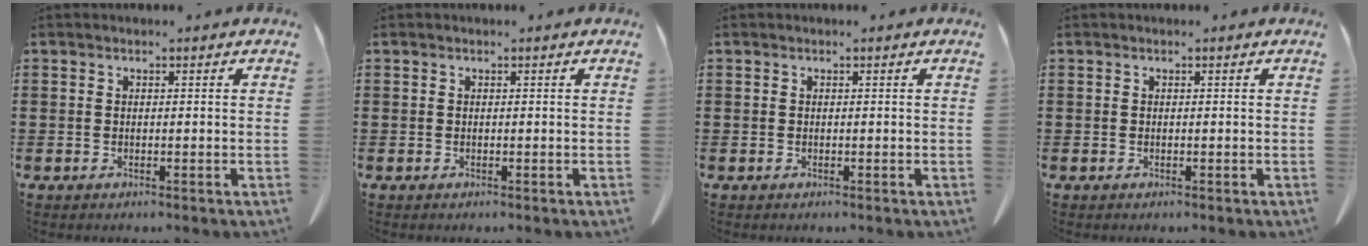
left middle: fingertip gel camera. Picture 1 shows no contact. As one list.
[{"total": 0.0}, {"total": 0.0}, {"total": 0.0}]